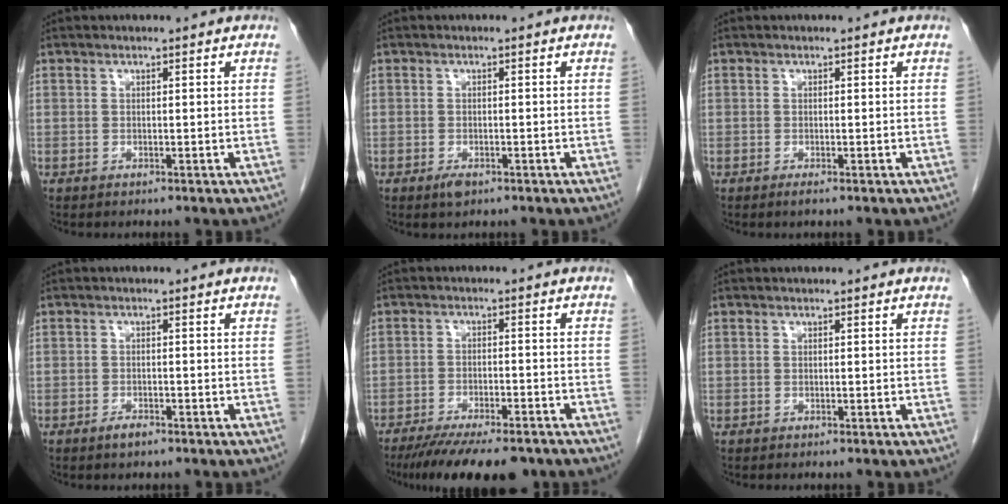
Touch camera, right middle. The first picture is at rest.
{"total": 1.6, "force": [-1.0, 0.6, 1.1], "torque": [-0.021, -0.001, -0.013]}
{"total": 0.5, "force": [-0.3, -0.1, 0.4], "torque": [-0.008, -0.001, -0.006]}
{"total": 1.6, "force": [-1.1, 0.5, 0.9], "torque": [-0.019, 0.000, -0.018]}
{"total": 13.9, "force": [-11.2, 3.2, 7.6], "torque": [-0.117, -0.019, -0.166]}
{"total": 0.0}